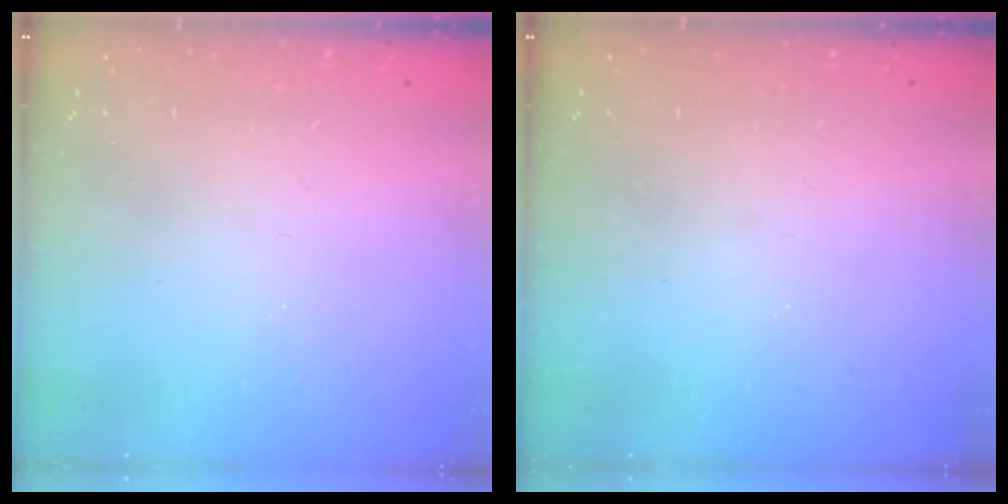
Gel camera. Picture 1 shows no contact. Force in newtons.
{"total": 0.0}